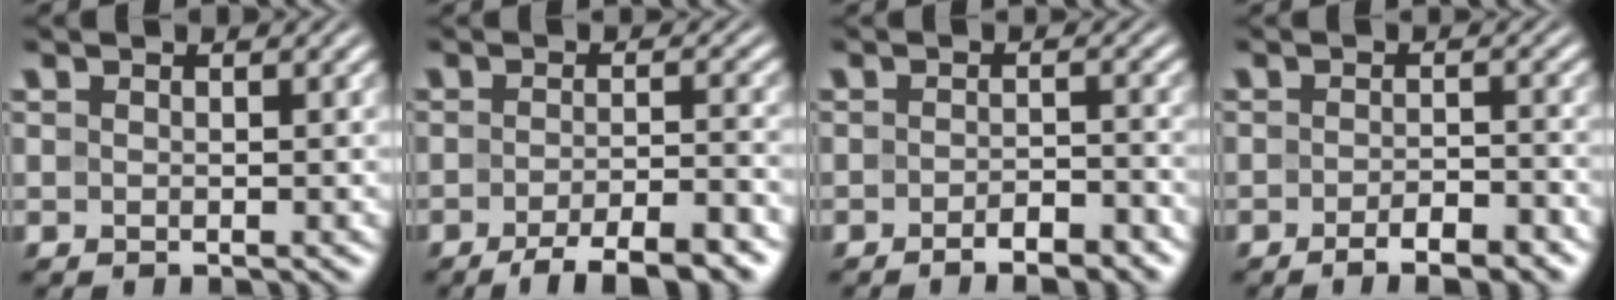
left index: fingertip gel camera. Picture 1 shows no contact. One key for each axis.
{"total": 6.3, "fx": -4.2, "fy": 1.5, "fz": 4.4, "tx": -0.061, "ty": 0.002, "tz": -0.068}
{"total": 3.0, "fx": -2.1, "fy": 0.8, "fz": 2.0, "tx": -0.029, "ty": 0.003, "tz": -0.032}
{"total": 3.8, "fx": -2.5, "fy": 1.1, "fz": 2.8, "tx": -0.041, "ty": 0.001, "tz": -0.036}